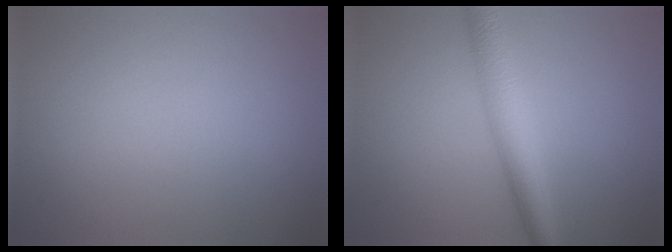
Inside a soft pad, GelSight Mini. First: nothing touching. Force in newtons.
{"total": 4.2, "press": 4.2, "slide": 0.1}